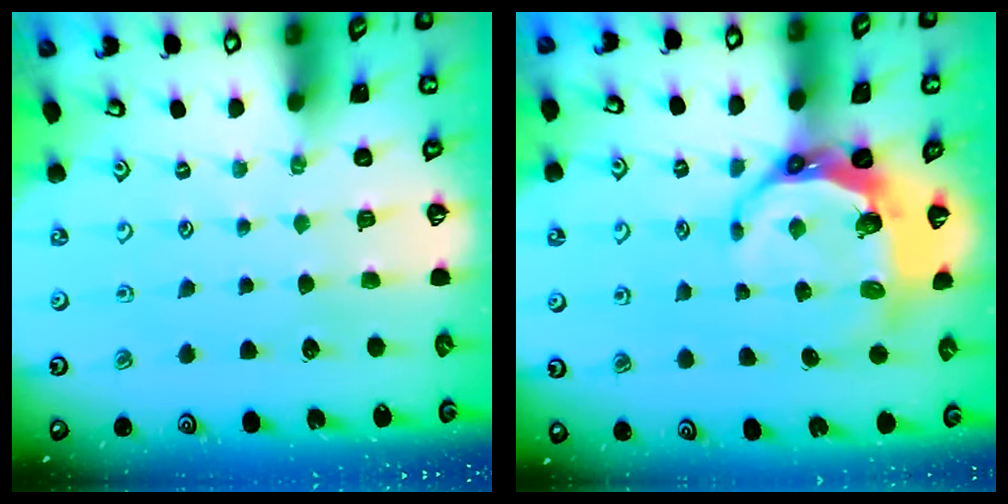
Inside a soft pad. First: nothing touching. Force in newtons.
{"total": 9.6, "press": 8.7, "slide": 4.1}